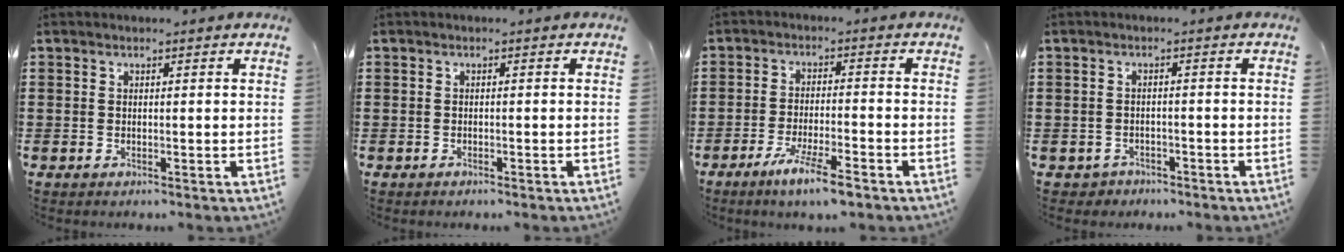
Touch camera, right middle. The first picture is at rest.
{"total": 0.7, "force": [-0.6, 0.4, -0.1], "torque": [0.000, 0.000, -0.014]}
{"total": 6.1, "force": [-4.4, 0.4, 4.2], "torque": [-0.078, -0.008, -0.077]}
{"total": 2.0, "force": [-1.8, 0.8, -0.3], "torque": [-0.005, -0.002, -0.042]}